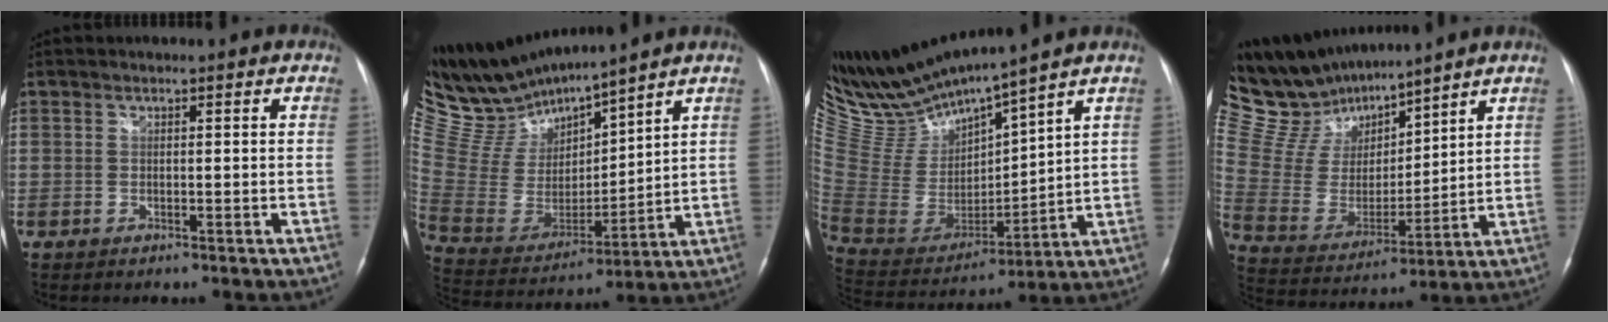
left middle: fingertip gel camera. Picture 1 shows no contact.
{"total": 14.3, "force": [13.7, 1.2, 4.0], "torque": [-0.101, -0.003, 0.284]}
{"total": 14.6, "force": [13.7, -0.5, 4.9], "torque": [-0.116, -0.019, 0.288]}
{"total": 14.6, "force": [13.6, 3.5, 3.9], "torque": [-0.100, 0.011, 0.276]}